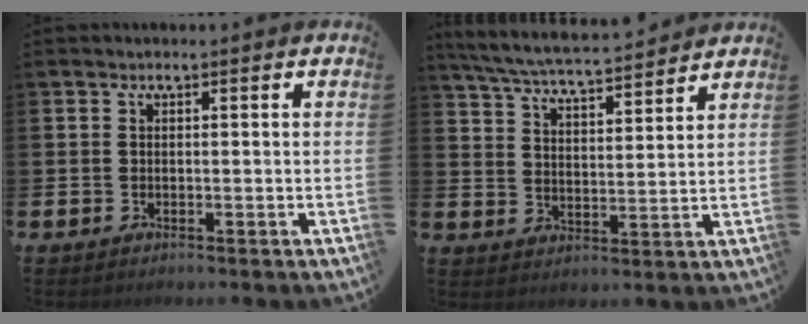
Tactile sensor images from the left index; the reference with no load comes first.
{"total": 6.1, "force": [5.9, 0.4, 1.5], "torque": [-0.056, -0.040, 0.102]}